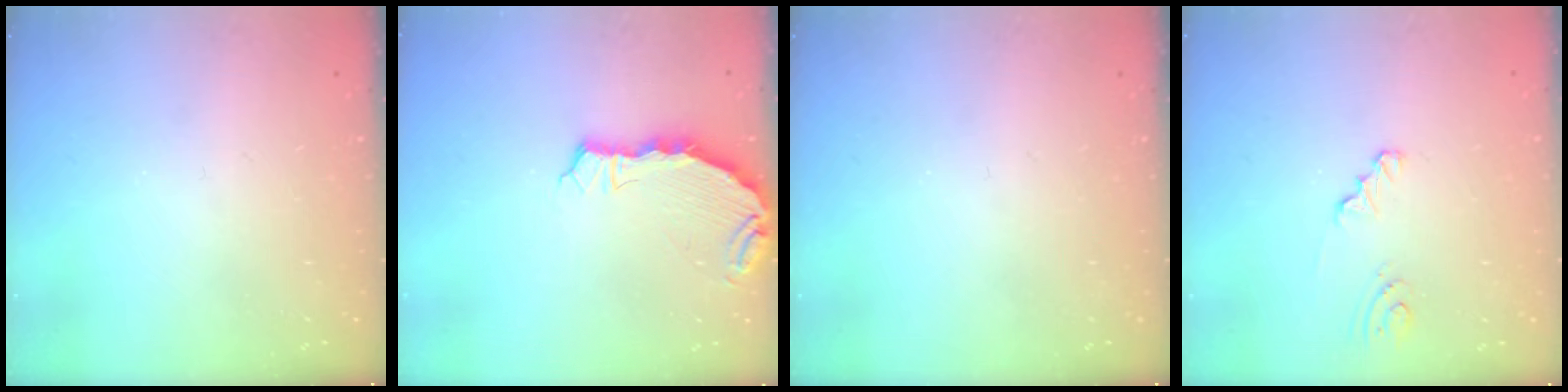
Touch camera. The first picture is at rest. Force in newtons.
{"total": 7.0, "press": 5.6, "slide": 4.3}
{"total": 0.0}
{"total": 2.4, "press": 2.4, "slide": 0.3}